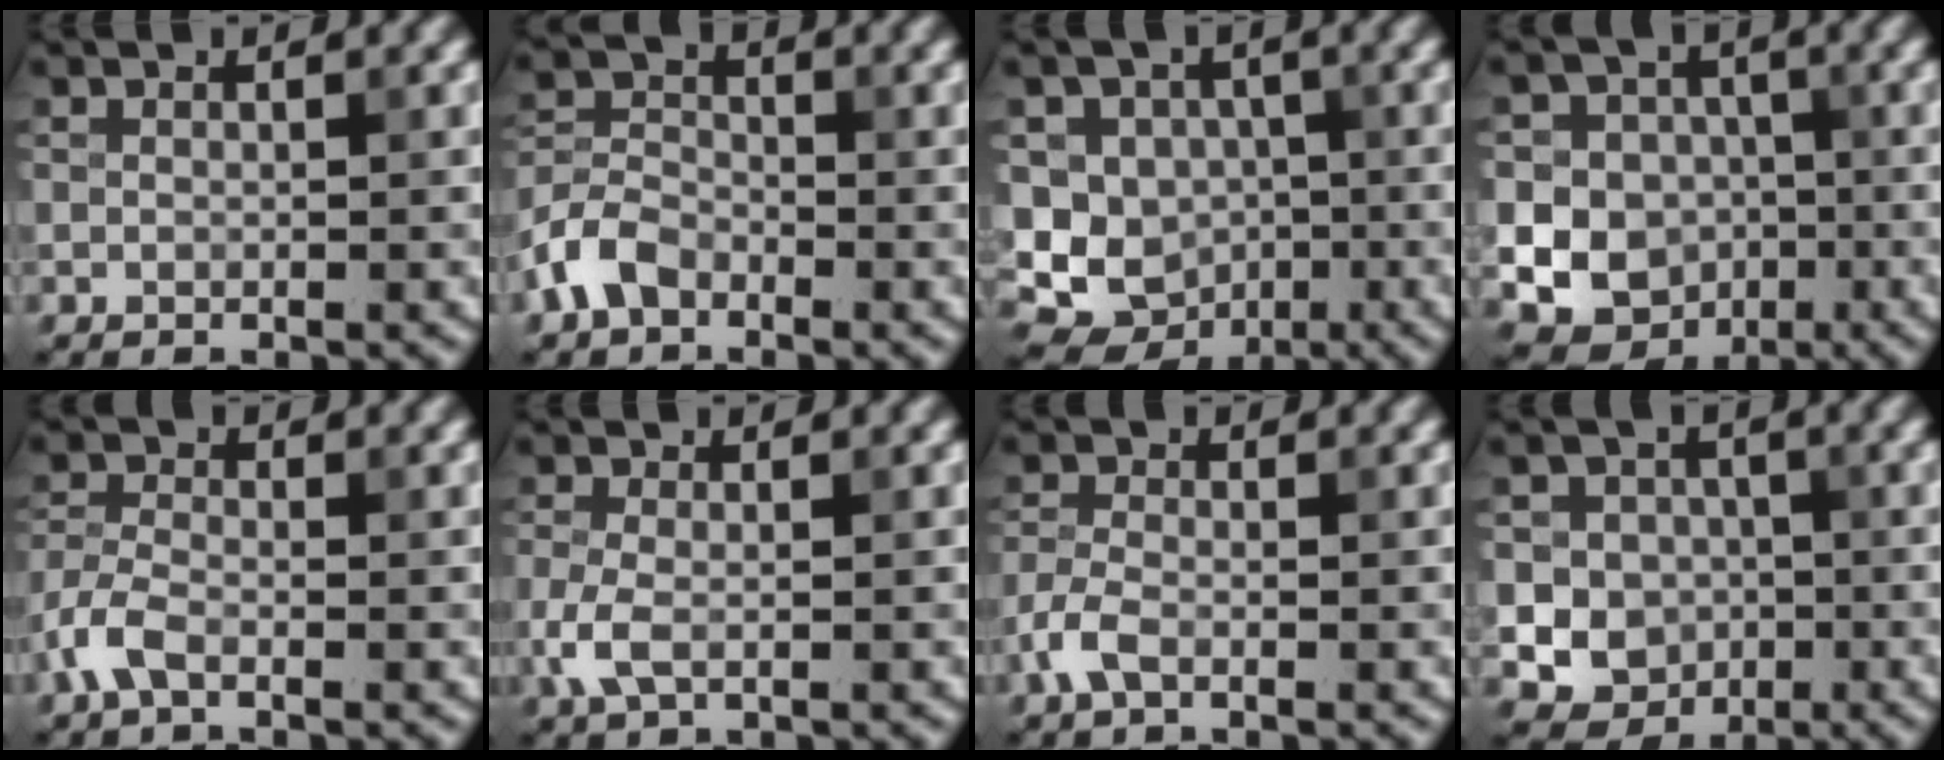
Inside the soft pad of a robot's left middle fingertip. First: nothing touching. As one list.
[{"total": 3.6, "force": [-2.2, 2.2, 1.8], "torque": [-0.036, 0.005, -0.055]}, {"total": 9.6, "force": [-2.1, 8.8, 3.1], "torque": [-0.049, 0.006, -0.055]}, {"total": 11.2, "force": [-2.0, 10.6, 3.0], "torque": [-0.070, 0.018, -0.057]}, {"total": 2.8, "force": [-1.6, 1.3, 1.9], "torque": [-0.049, 0.002, -0.046]}, {"total": 2.5, "force": [-0.8, 1.3, 2.0], "torque": [-0.054, -0.005, -0.020]}, {"total": 2.4, "force": [-1.3, 1.2, 1.7], "torque": [-0.043, 0.001, -0.035]}, {"total": 6.8, "force": [-1.1, 6.4, 2.0], "torque": [-0.018, 0.015, -0.049]}]